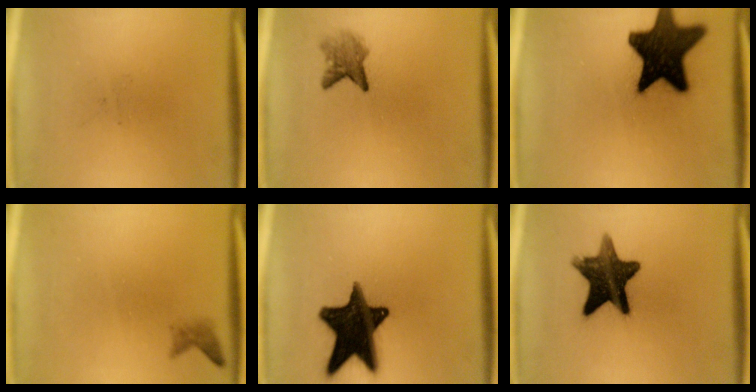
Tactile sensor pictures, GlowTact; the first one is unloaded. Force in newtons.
{"total": 3.2}
{"total": 18.3}
{"total": 1.3}
{"total": 17.8}
{"total": 13.0}